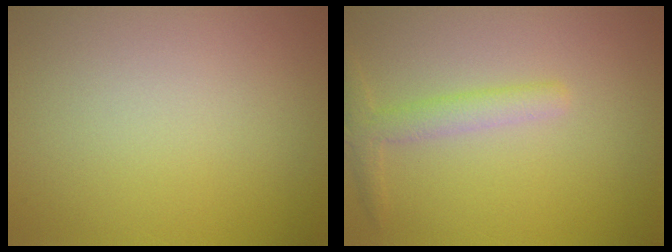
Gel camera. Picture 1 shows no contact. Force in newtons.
{"total": 2.3, "press": 2.3, "slide": 0.0}